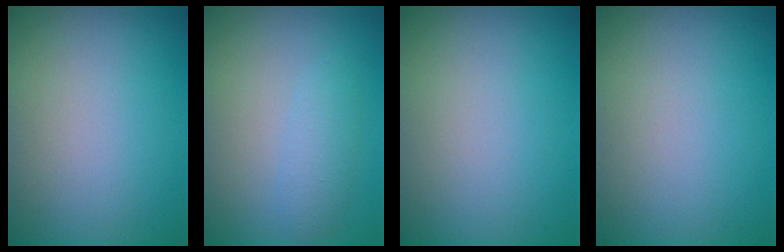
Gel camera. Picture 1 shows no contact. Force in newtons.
{"total": 1.8, "press": 1.8, "slide": 0.1}
{"total": 0.0}
{"total": 0.0}